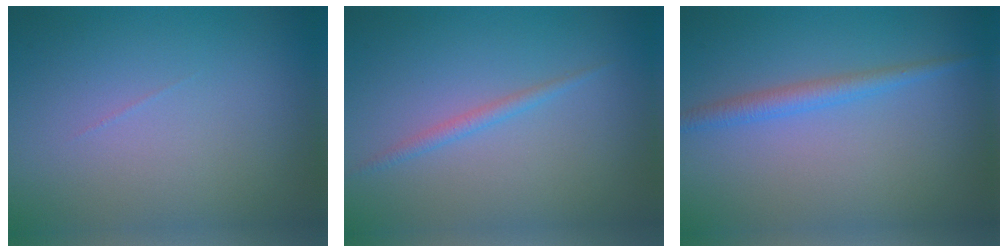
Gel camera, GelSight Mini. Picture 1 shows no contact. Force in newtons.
{"total": 1.2, "press": 1.2, "slide": 0.1}
{"total": 2.1, "press": 2.1, "slide": 0.1}